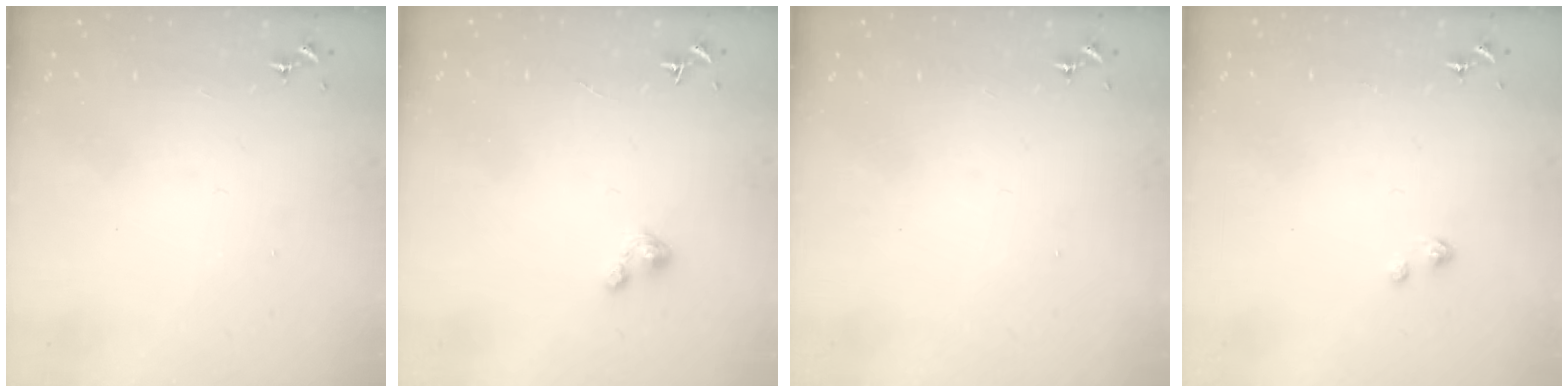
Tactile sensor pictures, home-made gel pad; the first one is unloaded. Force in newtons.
{"total": 3.5, "press": 3.5, "slide": 0.3}
{"total": 0.0}
{"total": 1.1, "press": 1.1, "slide": 0.1}